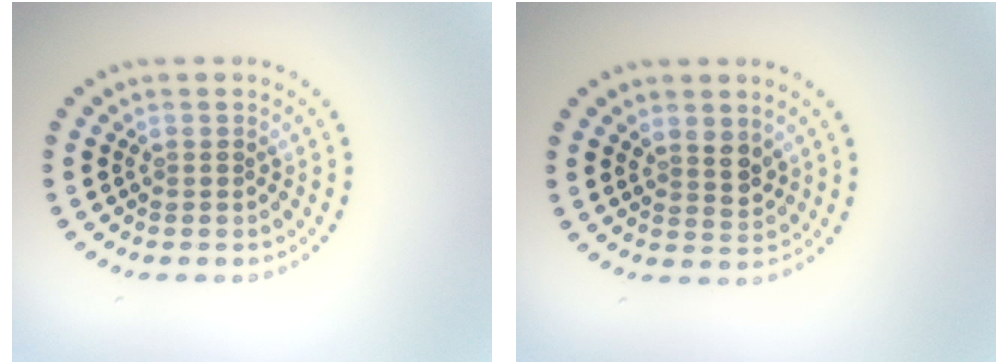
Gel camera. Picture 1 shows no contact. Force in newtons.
{"total": 2.2, "press": 1.8, "slide": 1.2}